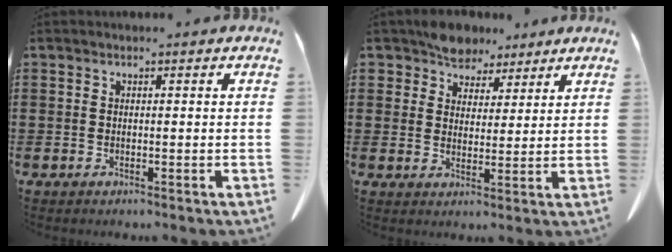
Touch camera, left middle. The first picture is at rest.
{"total": 5.4, "force": [4.7, 2.7, 0.6], "torque": [-0.034, -0.004, 0.090]}